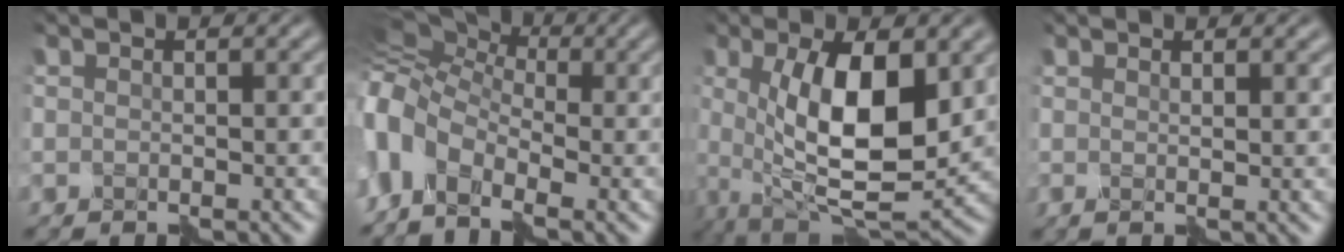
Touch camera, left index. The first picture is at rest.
{"total": 8.1, "force": [-2.6, 5.4, 5.4], "torque": [-0.119, -0.002, -0.069]}
{"total": 10.1, "force": [1.3, 3.6, 9.3], "torque": [-0.154, -0.009, 0.022]}
{"total": 1.5, "force": [1.0, 0.3, 1.0], "torque": [-0.004, 0.001, 0.013]}